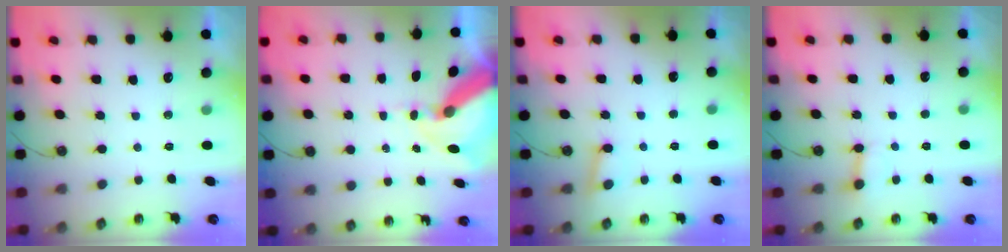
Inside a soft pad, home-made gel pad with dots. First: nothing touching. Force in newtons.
{"total": 13.1, "press": 13.0, "slide": 1.5}
{"total": 3.2, "press": 3.1, "slide": 0.8}
{"total": 2.8, "press": 2.7, "slide": 0.5}